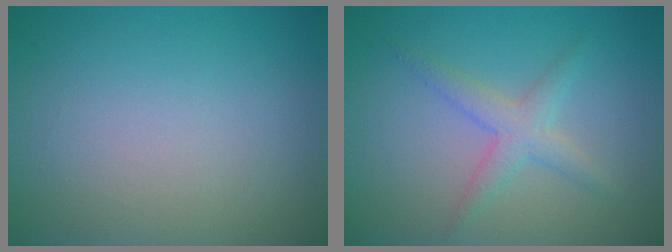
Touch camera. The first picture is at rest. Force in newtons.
{"total": 2.5, "press": 2.5, "slide": 0.1}